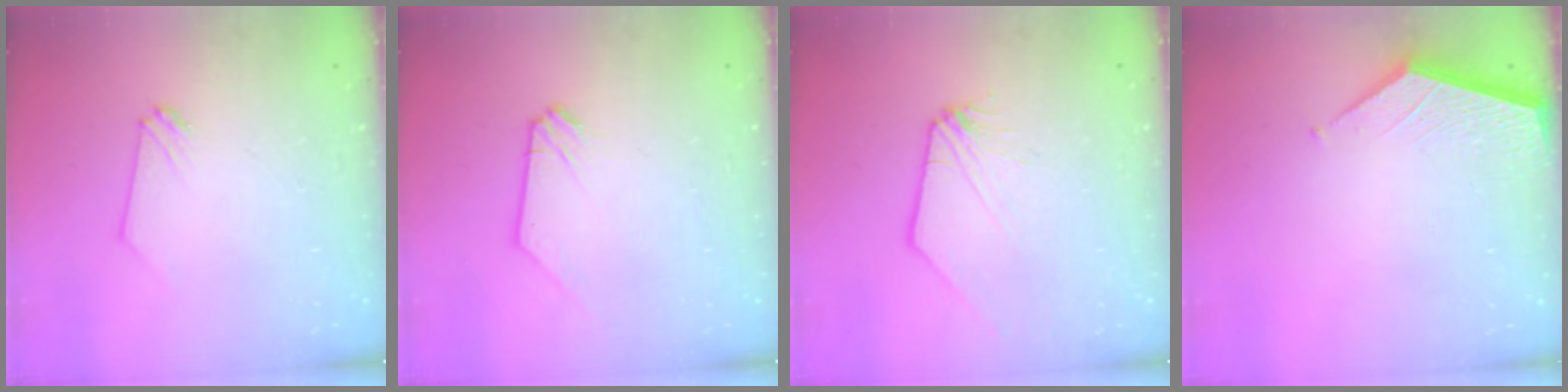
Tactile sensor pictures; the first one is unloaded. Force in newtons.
{"total": 0.8, "press": 0.7, "slide": 0.1}
{"total": 0.0}
{"total": 3.5, "press": 3.5, "slide": 0.3}